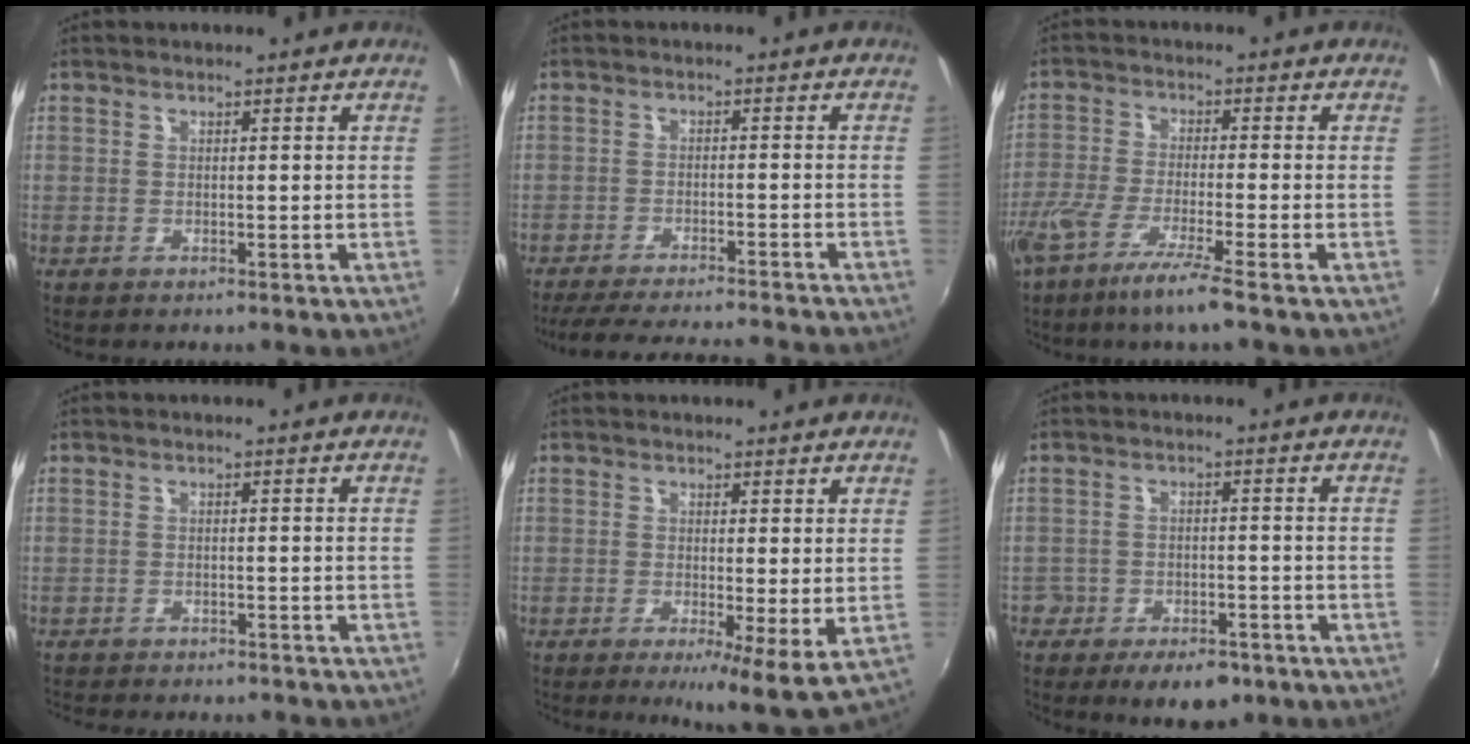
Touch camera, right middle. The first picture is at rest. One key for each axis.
{"total": 15.4, "fx": -14.0, "fy": 0.6, "fz": 6.5, "tx": -0.128, "ty": -0.014, "tz": -0.209}
{"total": 9.4, "fx": -6.6, "fy": -0.3, "fz": 6.8, "tx": -0.146, "ty": -0.030, "tz": -0.123}
{"total": 7.4, "fx": -6.8, "fy": 1.6, "fz": 2.6, "tx": -0.064, "ty": -0.015, "tz": -0.098}
{"total": 6.6, "fx": -0.9, "fy": 0.8, "fz": 6.4, "tx": -0.109, "ty": -0.016, "tz": -0.014}
{"total": 9.7, "fx": -6.8, "fy": 5.1, "fz": 4.5, "tx": -0.111, "ty": -0.007, "tz": -0.100}